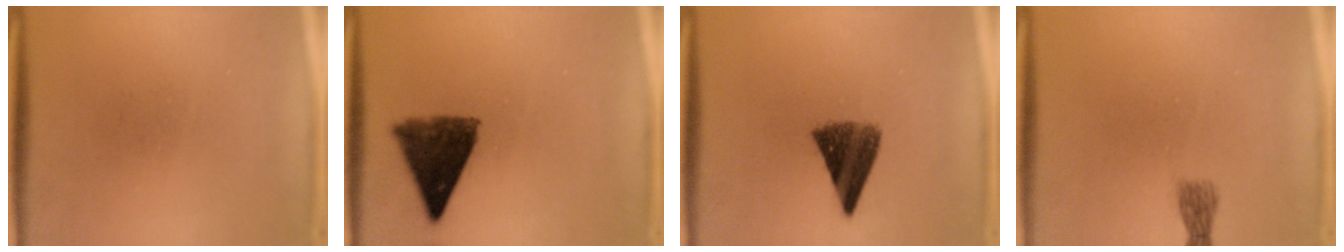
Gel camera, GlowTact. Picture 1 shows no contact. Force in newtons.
{"total": 9.6}
{"total": 8.0}
{"total": 1.9}